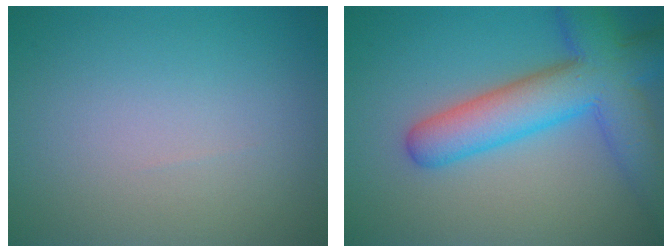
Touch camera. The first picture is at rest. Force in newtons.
{"total": 9.0, "press": 9.0, "slide": 0.3}